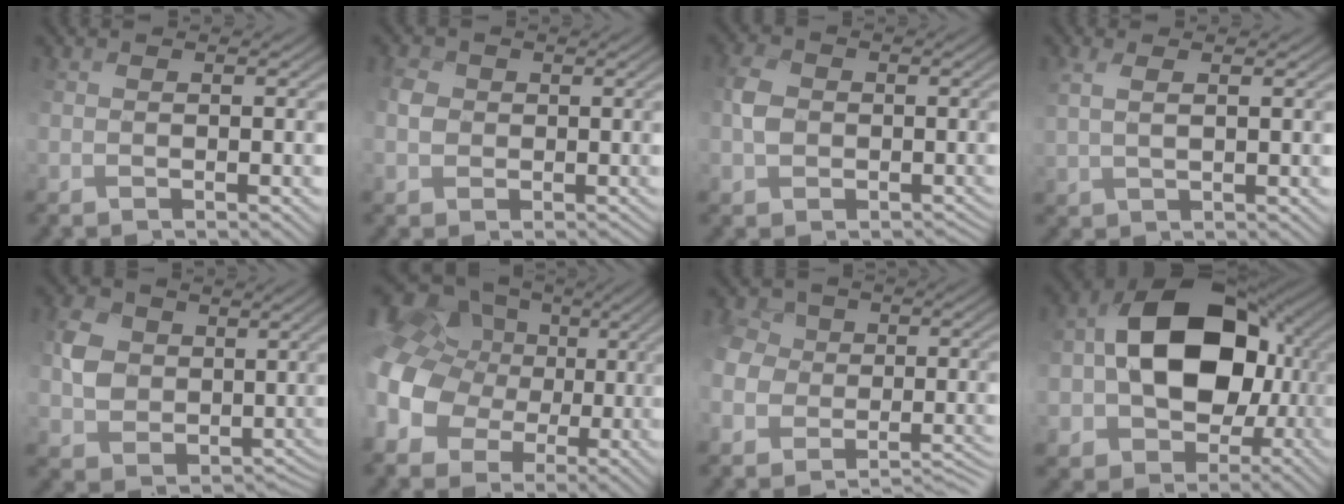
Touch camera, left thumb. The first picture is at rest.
{"total": 3.4, "force": [-0.2, 3.3, 0.7], "torque": [-0.026, 0.005, -0.008]}
{"total": 3.2, "force": [-0.3, 3.1, 0.9], "torque": [-0.022, 0.006, -0.019]}
{"total": 2.3, "force": [2.3, -0.1, 0.5], "torque": [-0.010, 0.015, 0.046]}
{"total": 5.8, "force": [2.1, 5.2, 1.5], "torque": [-0.043, 0.005, 0.036]}
{"total": 13.0, "force": [1.1, 11.6, 5.9], "torque": [-0.202, 0.006, 0.009]}
{"total": 7.6, "force": [-4.2, 5.8, 2.6], "torque": [-0.069, -0.005, -0.056]}
{"total": 14.3, "force": [0.8, 10.7, 9.6], "torque": [-0.164, 0.011, 0.014]}